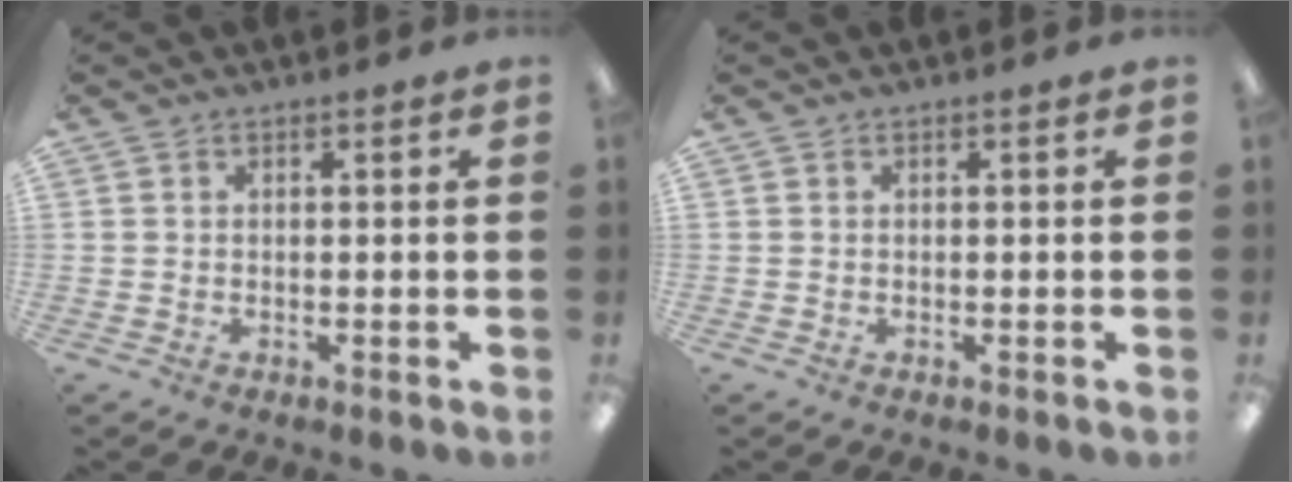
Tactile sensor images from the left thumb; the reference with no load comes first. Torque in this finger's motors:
{"motor_torque": [0.00, 0.00, 0.01, 0.01, 0.00]}